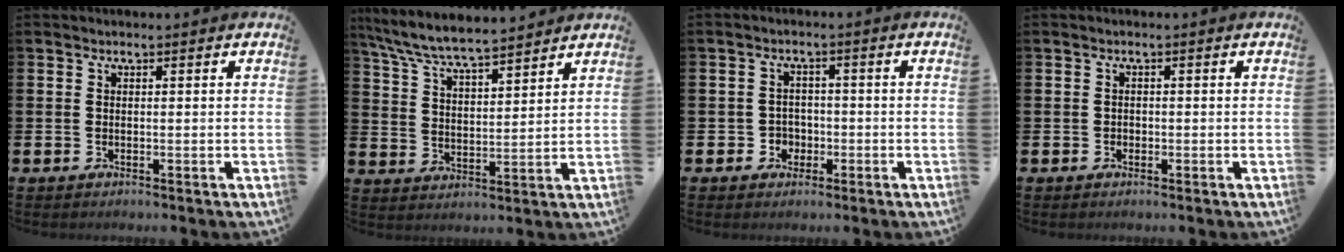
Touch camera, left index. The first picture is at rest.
{"total": 7.1, "force": [6.9, 0.5, 2.0], "torque": [-0.070, -0.037, 0.123]}
{"total": 2.6, "force": [-1.0, 2.3, 0.4], "torque": [-0.013, 0.002, -0.028]}
{"total": 0.7, "force": [-0.3, 0.7, 0.1], "torque": [-0.008, 0.007, -0.007]}